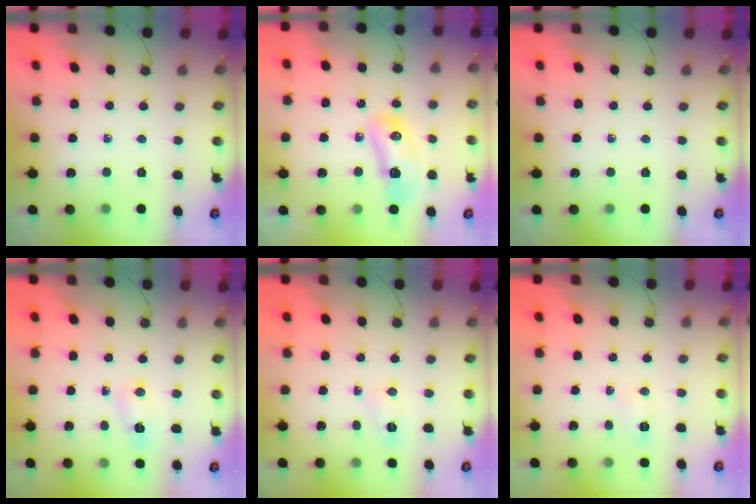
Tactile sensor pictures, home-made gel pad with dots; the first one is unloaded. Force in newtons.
{"total": 9.8, "press": 9.7, "slide": 1.5}
{"total": 0.0}
{"total": 2.6, "press": 2.3, "slide": 1.1}
{"total": 2.7, "press": 2.7, "slide": 0.4}
{"total": 5.8, "press": 5.8, "slide": 0.7}